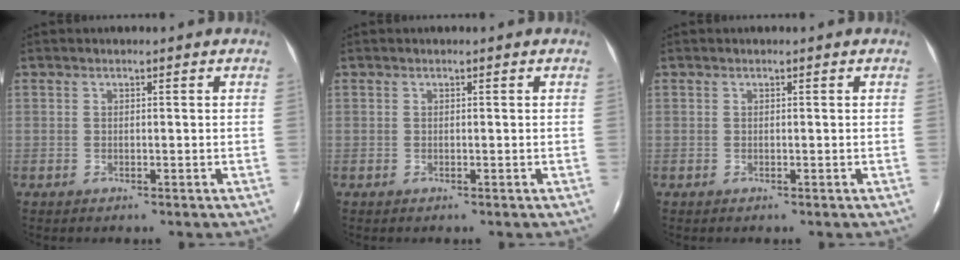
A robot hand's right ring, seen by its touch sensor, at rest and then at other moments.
{"total": 0.0}
{"total": 0.0}